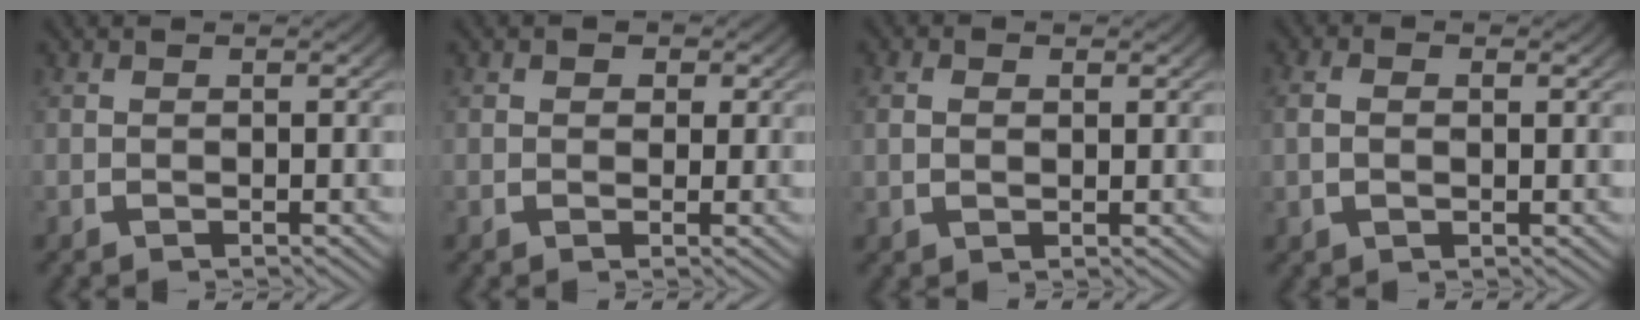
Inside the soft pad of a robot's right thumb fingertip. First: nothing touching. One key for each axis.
{"total": 1.6, "fx": 0.5, "fy": 1.4, "fz": 0.6, "tx": -0.004, "ty": -0.010, "tz": 0.009}
{"total": 1.3, "fx": 0.5, "fy": 0.7, "fz": 1.0, "tx": -0.016, "ty": -0.003, "tz": 0.014}
{"total": 1.9, "fx": 0.2, "fy": 1.0, "fz": 1.6, "tx": -0.035, "ty": -0.001, "tz": 0.008}